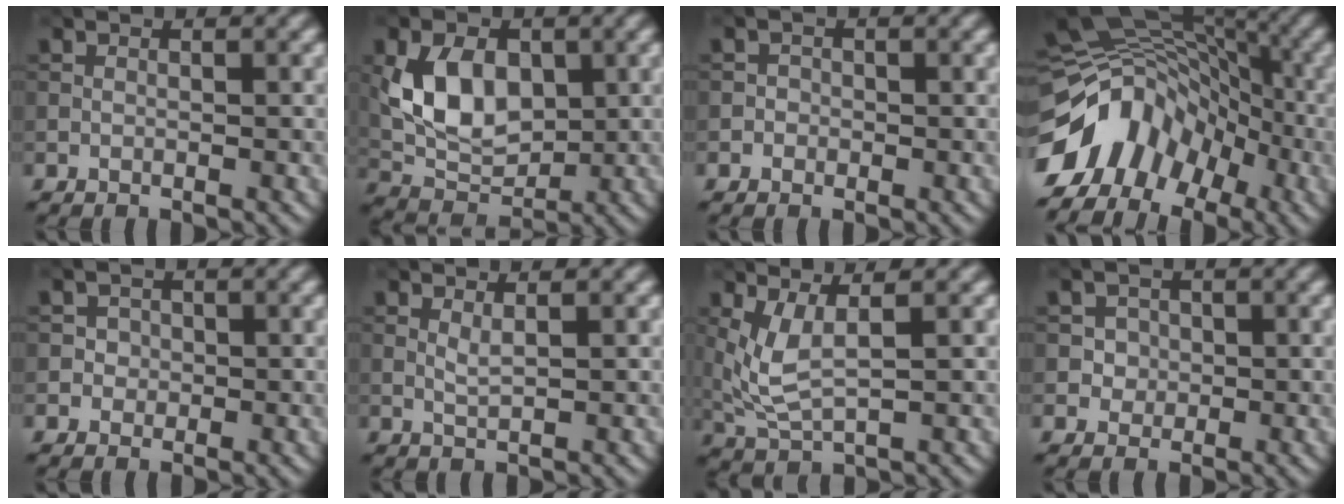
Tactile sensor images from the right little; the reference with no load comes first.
{"total": 6.9, "force": [0.7, 4.7, 5.0], "torque": [-0.097, -0.003, 0.013]}
{"total": 0.9, "force": [-0.3, 0.9, 0.1], "torque": [0.008, -0.002, -0.008]}
{"total": 11.3, "force": [-6.3, 7.9, 5.1], "torque": [-0.089, 0.018, -0.121]}
{"total": 1.5, "force": [0.0, 1.4, 0.4], "torque": [-0.004, -0.002, 0.006]}
{"total": 1.0, "force": [0.4, 0.1, 0.9], "torque": [-0.025, -0.001, 0.008]}
{"total": 3.6, "force": [0.9, 1.1, 3.3], "torque": [-0.082, -0.005, 0.023]}
{"total": 2.5, "force": [0.6, 2.3, 0.9], "torque": [-0.019, -0.005, 0.015]}